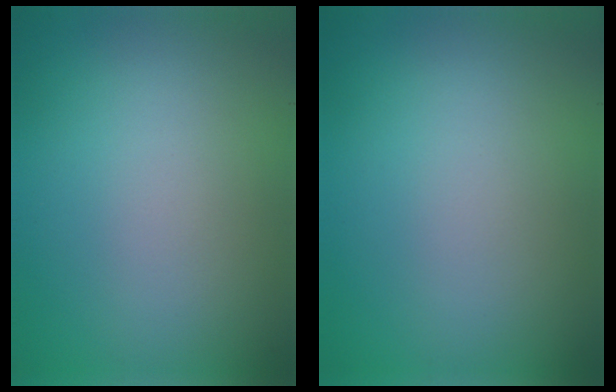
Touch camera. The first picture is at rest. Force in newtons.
{"total": 0.0}